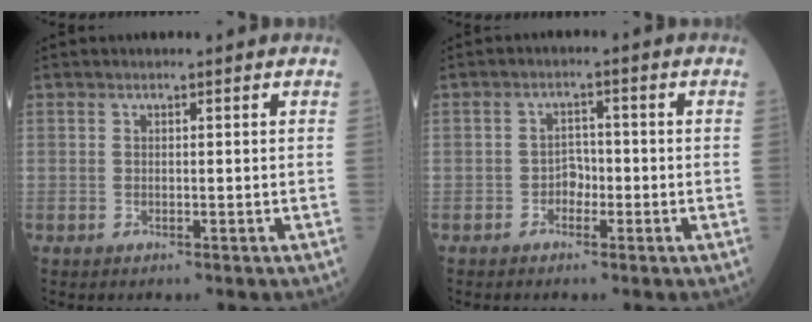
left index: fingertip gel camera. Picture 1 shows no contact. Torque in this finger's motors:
{"motor_torque": [-0.28, 0.28, 0.00, 0.00]}